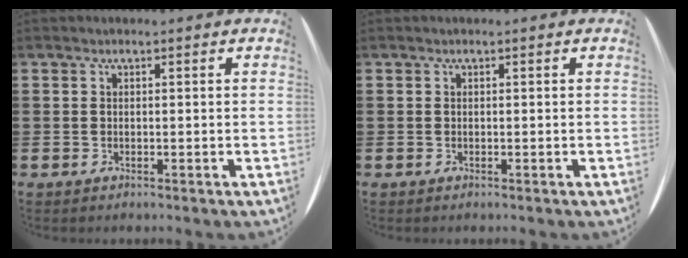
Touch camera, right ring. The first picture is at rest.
{"total": 0.0}